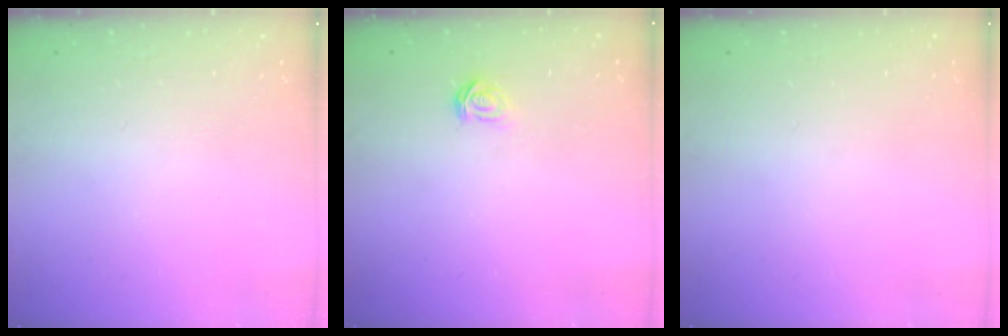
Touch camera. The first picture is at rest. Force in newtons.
{"total": 2.1, "press": 2.1, "slide": 0.2}
{"total": 0.0}